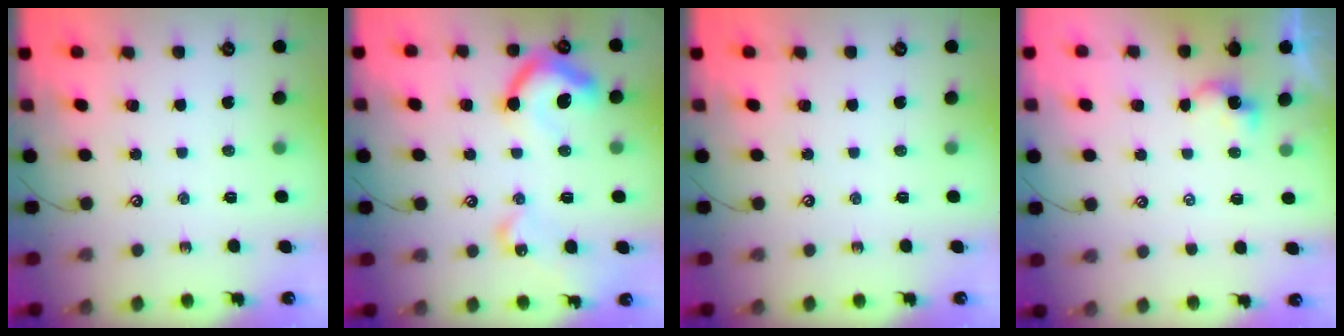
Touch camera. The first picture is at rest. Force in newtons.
{"total": 16.0, "press": 16.0, "slide": 1.2}
{"total": 0.0}
{"total": 3.4, "press": 3.4, "slide": 0.0}